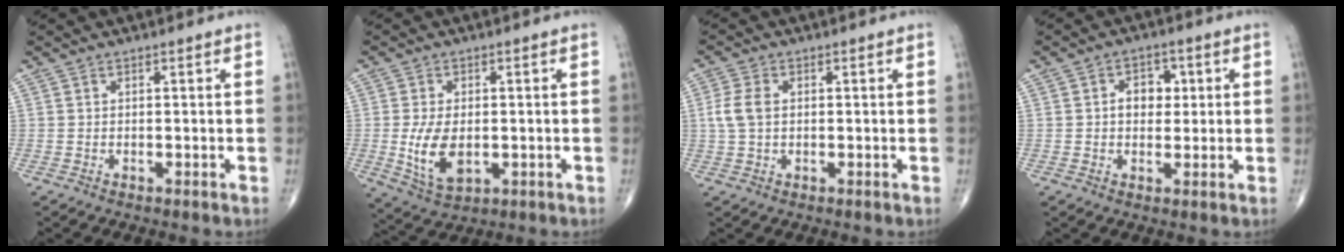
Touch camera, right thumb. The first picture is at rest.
{"total": 8.9, "force": [-1.1, 5.1, 7.2], "torque": [-0.130, -0.012, -0.009]}
{"total": 4.6, "force": [0.4, 3.0, 3.4], "torque": [-0.082, 0.006, 0.004]}
{"total": 5.0, "force": [0.7, 3.8, 3.2], "torque": [-0.017, 0.005, 0.007]}